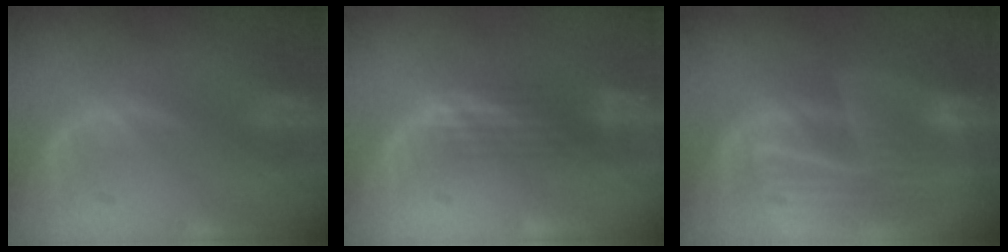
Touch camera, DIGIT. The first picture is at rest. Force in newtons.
{"total": 3.0, "press": 2.5, "slide": 1.6}
{"total": 9.9, "press": 8.6, "slide": 5.0}